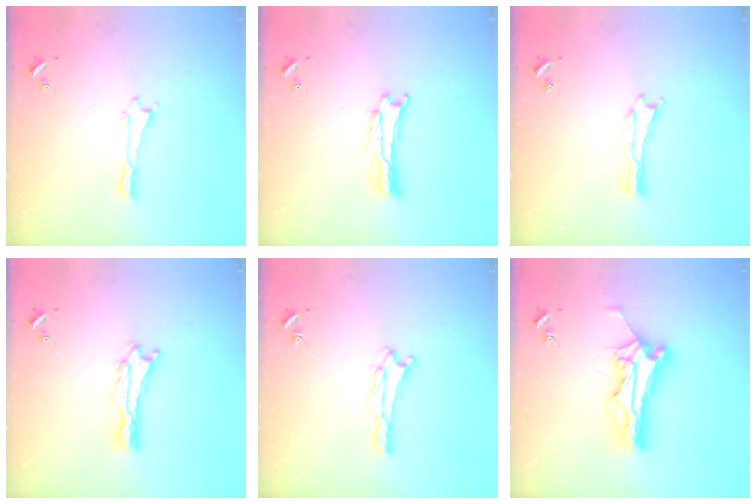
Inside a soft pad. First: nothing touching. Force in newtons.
{"total": 1.1, "press": 1.1, "slide": 0.2}
{"total": 0.0}
{"total": 1.3, "press": 1.3, "slide": 0.2}
{"total": 1.6, "press": 1.6, "slide": 0.3}
{"total": 11.2, "press": 11.2, "slide": 0.8}